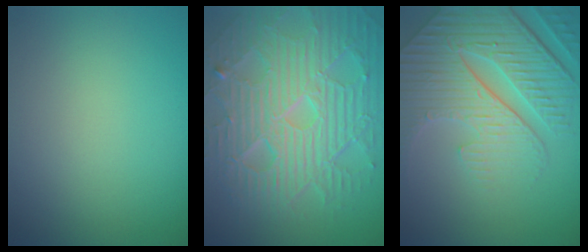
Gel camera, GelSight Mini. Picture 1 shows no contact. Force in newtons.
{"total": 10.4, "press": 6.7, "slide": 8.0}
{"total": 7.5, "press": 6.0, "slide": 4.6}